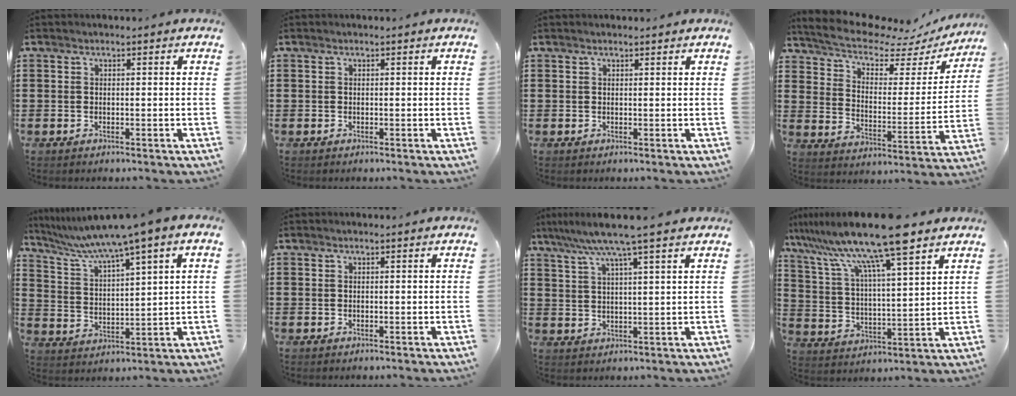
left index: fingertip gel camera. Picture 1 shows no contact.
{"total": 0.0}
{"total": 0.5, "force": [0.5, 0.0, 0.3], "torque": [-0.006, 0.001, 0.009]}
{"total": 7.5, "force": [6.4, 2.0, 3.3], "torque": [-0.084, -0.041, 0.106]}
{"total": 6.4, "force": [5.0, -0.6, 4.0], "torque": [-0.098, -0.036, 0.078]}
{"total": 0.0}
{"total": 7.3, "force": [5.6, -0.6, 4.5], "torque": [-0.103, -0.015, 0.097]}
{"total": 13.3, "force": [10.9, 0.9, 7.5], "torque": [-0.175, -0.053, 0.186]}